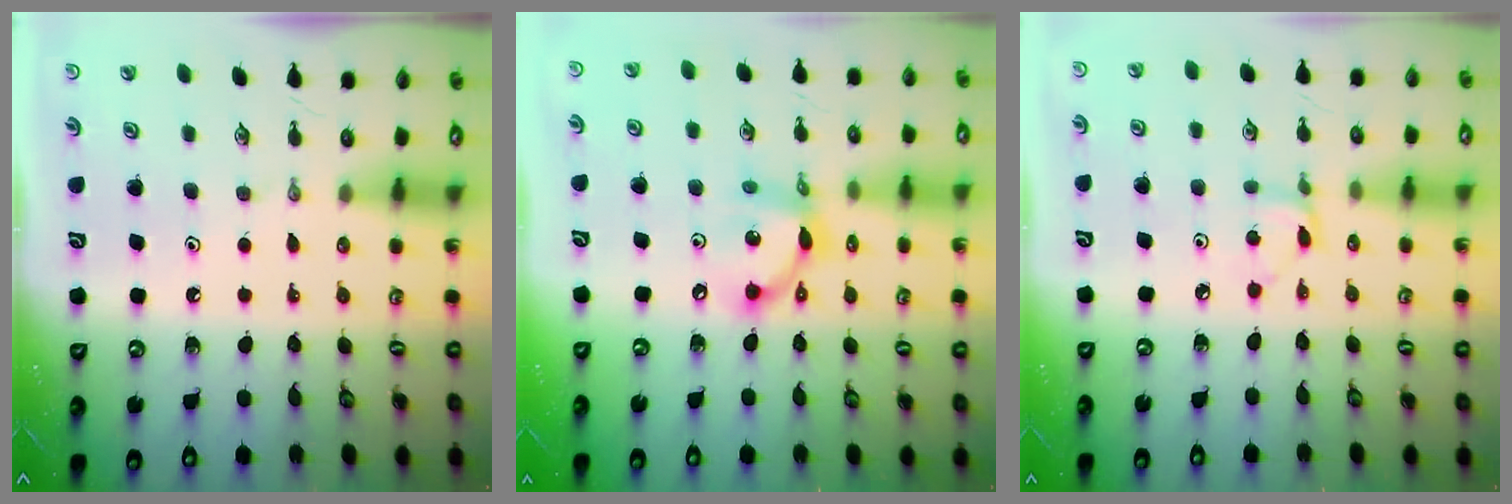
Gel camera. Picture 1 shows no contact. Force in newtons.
{"total": 11.9, "press": 11.9, "slide": 0.7}
{"total": 3.5, "press": 3.5, "slide": 0.5}